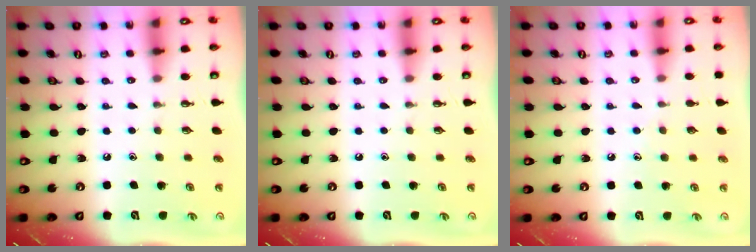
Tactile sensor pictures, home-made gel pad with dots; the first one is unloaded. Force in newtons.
{"total": 0.0}
{"total": 5.0, "press": 4.9, "slide": 0.6}